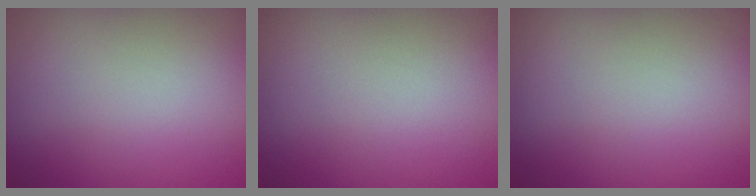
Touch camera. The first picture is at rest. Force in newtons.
{"total": 0.0}
{"total": 0.0}